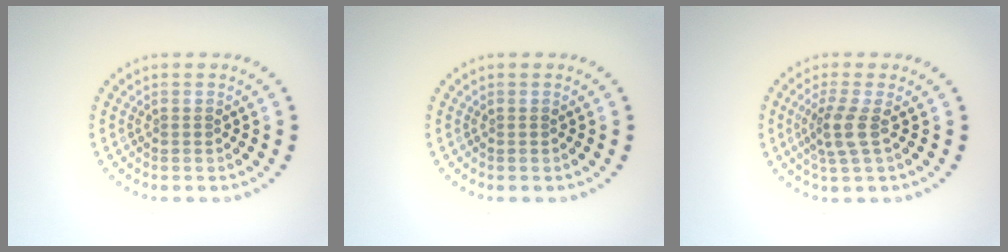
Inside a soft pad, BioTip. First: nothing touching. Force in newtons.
{"total": 0.0}
{"total": 2.6, "press": 2.1, "slide": 1.6}